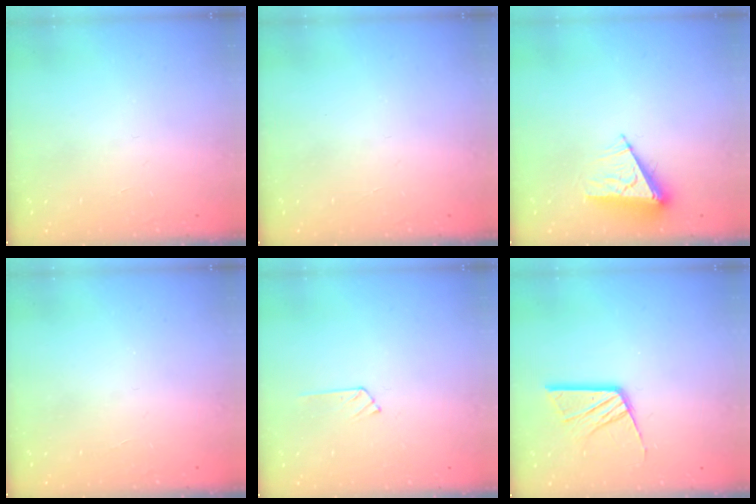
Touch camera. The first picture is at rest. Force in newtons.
{"total": 0.0}
{"total": 7.9, "press": 7.9, "slide": 0.3}
{"total": 0.0}
{"total": 5.1, "press": 5.1, "slide": 0.4}
{"total": 12.2, "press": 12.1, "slide": 1.3}